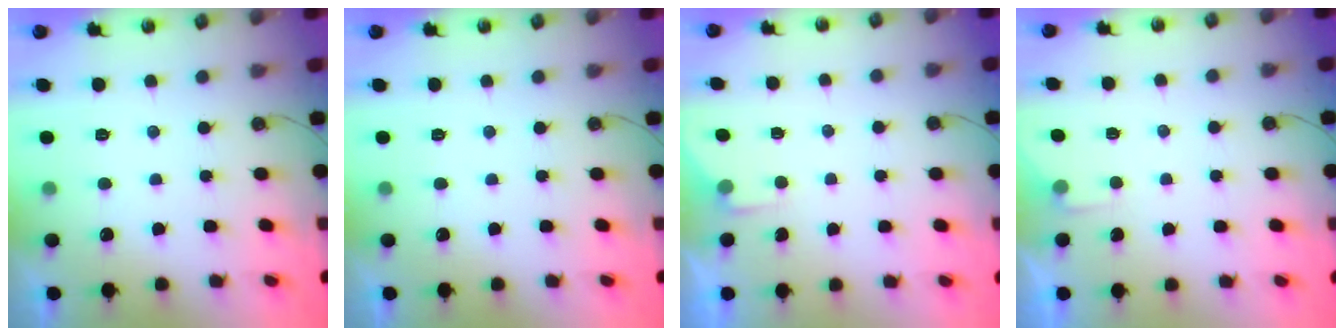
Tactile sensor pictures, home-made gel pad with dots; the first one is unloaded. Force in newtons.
{"total": 0.0}
{"total": 2.6, "press": 2.6, "slide": 0.5}
{"total": 2.9, "press": 2.8, "slide": 0.4}